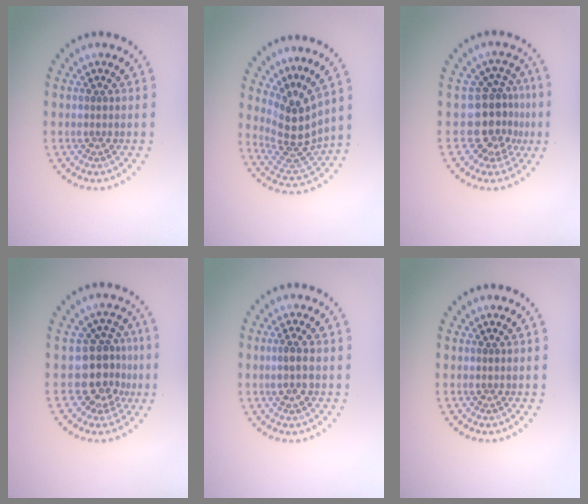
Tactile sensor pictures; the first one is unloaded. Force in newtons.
{"total": 4.0, "press": 2.9, "slide": 2.8}
{"total": 4.1, "press": 3.2, "slide": 2.5}
{"total": 4.0, "press": 3.1, "slide": 2.5}
{"total": 1.6, "press": 1.5, "slide": 0.5}
{"total": 0.0}